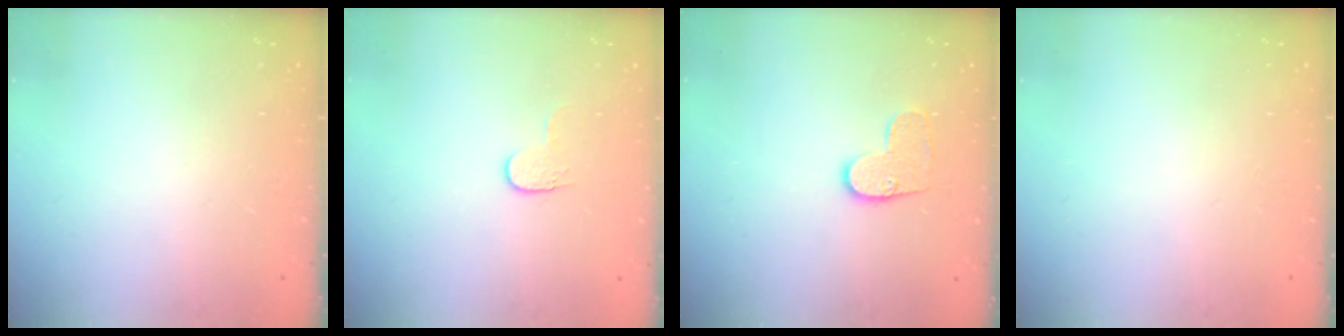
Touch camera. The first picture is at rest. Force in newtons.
{"total": 3.9, "press": 3.9, "slide": 0.4}
{"total": 8.4, "press": 8.4, "slide": 0.3}
{"total": 0.0}